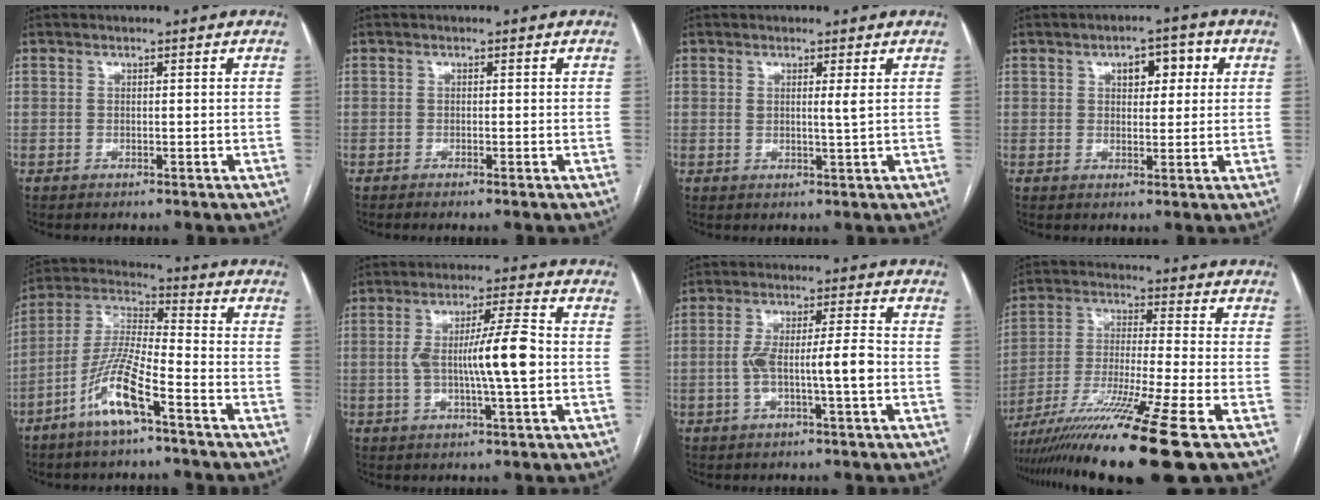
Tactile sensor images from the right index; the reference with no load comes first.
{"total": 0.7, "force": [-0.5, -0.2, 0.4], "torque": [-0.010, 0.000, -0.009]}
{"total": 1.7, "force": [0.6, -0.3, 1.6], "torque": [-0.028, -0.005, 0.009]}
{"total": 5.1, "force": [1.8, 2.7, 4.0], "torque": [-0.053, 0.018, 0.026]}
{"total": 11.2, "force": [-6.2, 1.5, 9.3], "torque": [-0.199, -0.003, -0.122]}
{"total": 9.6, "force": [-0.6, 0.5, 9.6], "torque": [-0.167, 0.010, -0.015]}
{"total": 7.6, "force": [-1.6, 0.5, 7.4], "torque": [-0.144, 0.018, -0.027]}
{"total": 17.2, "force": [-11.6, -2.1, 12.6], "torque": [-0.224, -0.043, -0.206]}